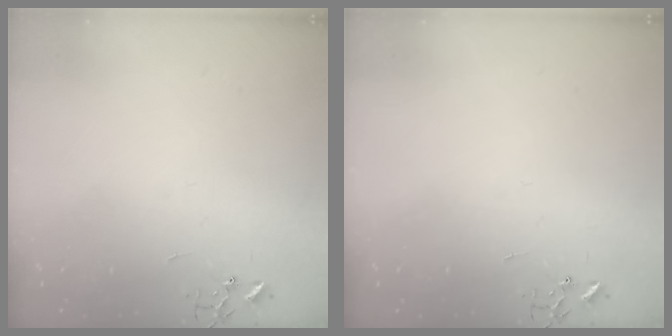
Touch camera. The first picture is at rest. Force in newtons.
{"total": 0.0}